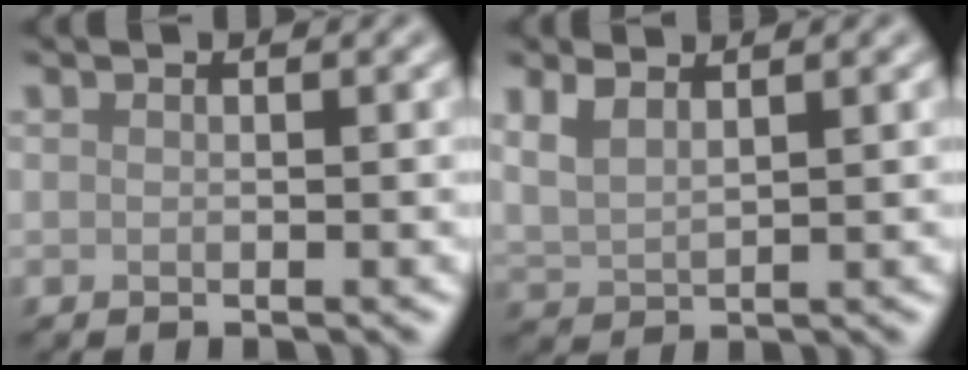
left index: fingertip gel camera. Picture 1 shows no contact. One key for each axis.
{"total": 2.5, "fx": 1.8, "fy": 0.7, "fz": 1.6, "tx": -0.038, "ty": 0.003, "tz": 0.040}